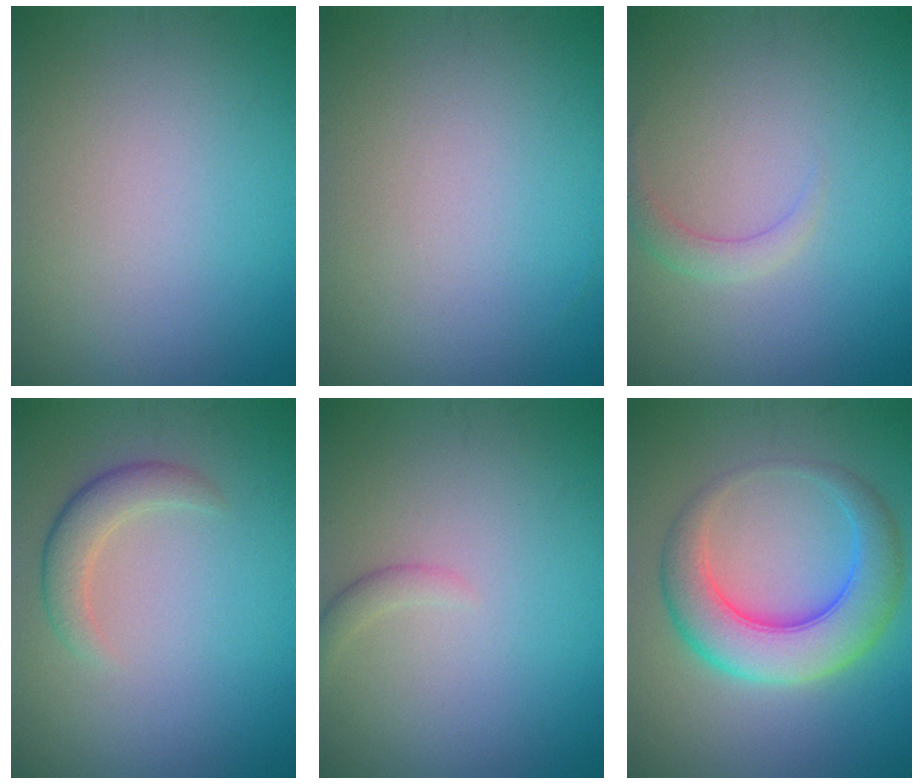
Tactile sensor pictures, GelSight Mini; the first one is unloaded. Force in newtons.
{"total": 0.0}
{"total": 1.5, "press": 1.5, "slide": 0.1}
{"total": 2.5, "press": 2.5, "slide": 0.1}
{"total": 1.1, "press": 1.1, "slide": 0.2}
{"total": 7.0, "press": 7.0, "slide": 0.1}